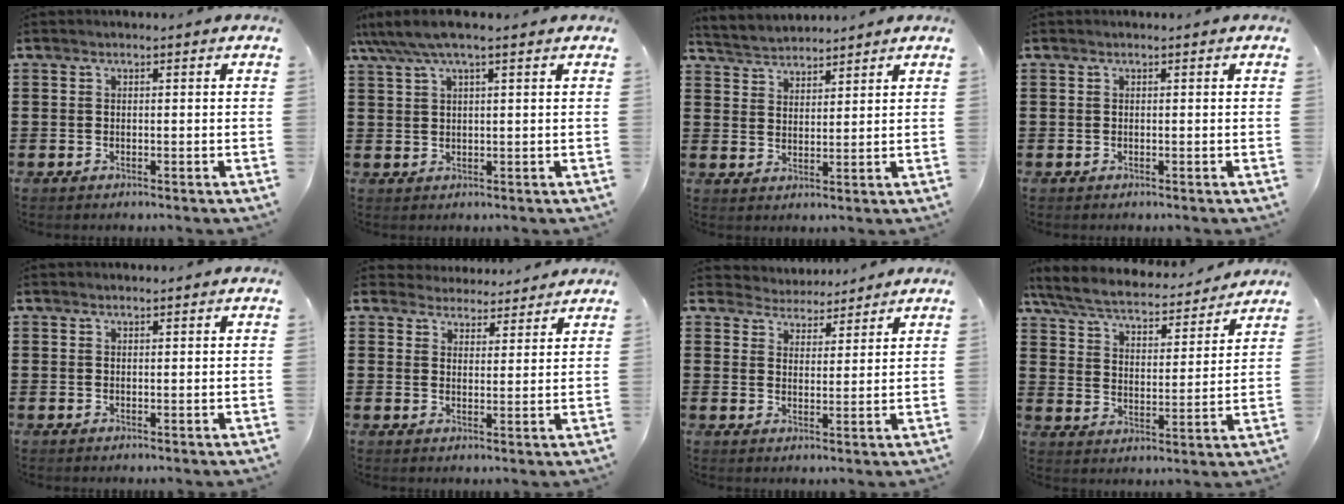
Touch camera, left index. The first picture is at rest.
{"total": 4.0, "force": [2.6, 0.5, 3.0], "torque": [-0.065, 0.003, 0.047]}
{"total": 3.4, "force": [3.3, 0.6, -0.2], "torque": [-0.011, -0.013, 0.060]}
{"total": 0.0}
{"total": 0.7, "force": [0.6, 0.0, 0.2], "torque": [-0.006, -0.001, 0.013]}
{"total": 3.6, "force": [3.6, 0.8, -0.1], "torque": [-0.014, -0.015, 0.066]}
{"total": 3.8, "force": [3.7, 0.9, -0.4], "torque": [-0.011, -0.018, 0.064]}
{"total": 6.0, "force": [5.4, 0.8, 2.3], "torque": [-0.071, -0.035, 0.089]}